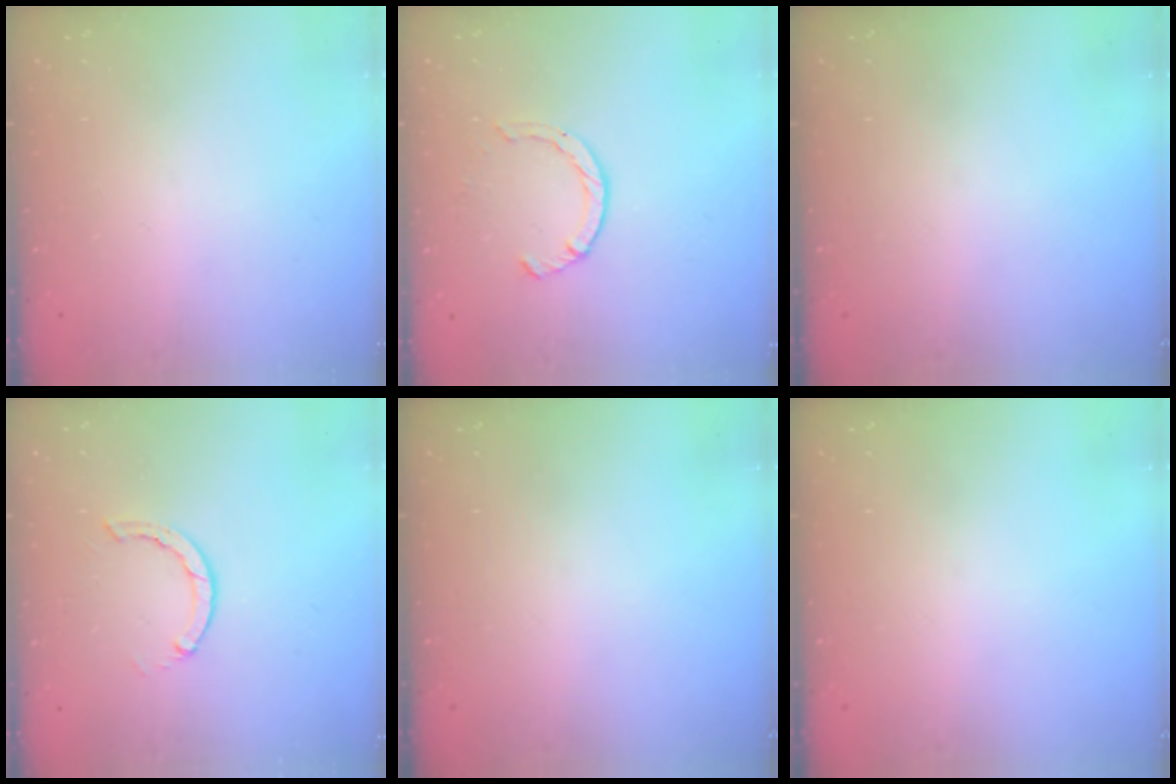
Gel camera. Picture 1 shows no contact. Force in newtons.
{"total": 2.4, "press": 2.4, "slide": 0.2}
{"total": 0.0}
{"total": 2.8, "press": 2.7, "slide": 0.4}
{"total": 0.0}
{"total": 0.0}